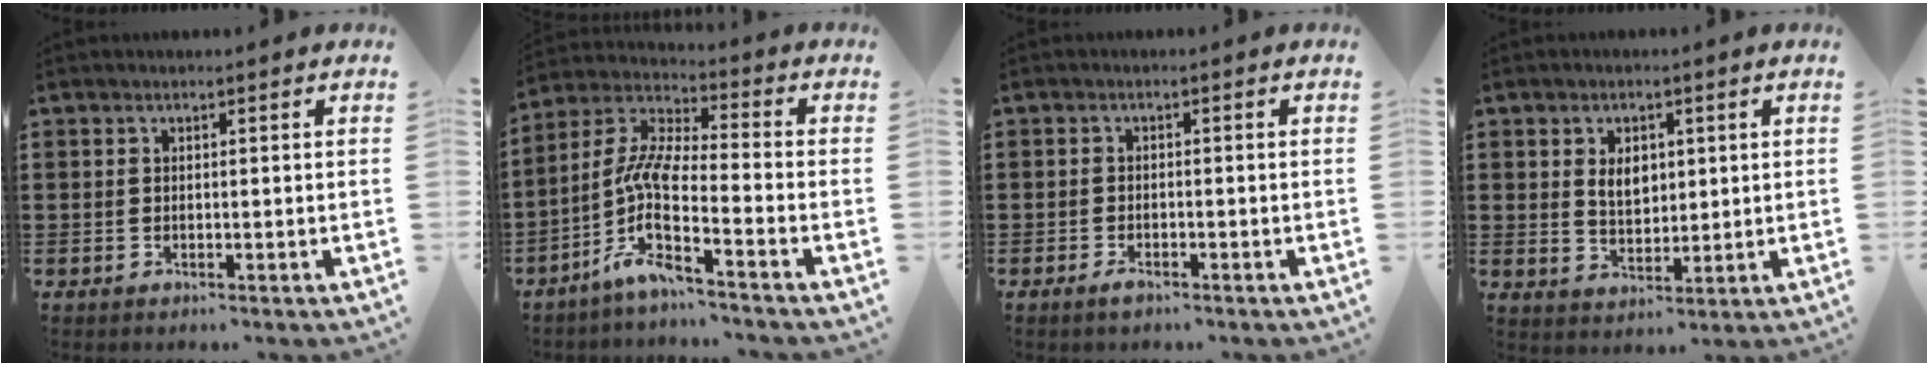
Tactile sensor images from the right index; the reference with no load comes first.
{"total": 7.8, "force": [-4.1, 1.0, 6.6], "torque": [-0.170, -0.039, -0.096]}
{"total": 1.3, "force": [-0.9, 0.4, 0.7], "torque": [-0.014, -0.003, -0.017]}
{"total": 4.2, "force": [1.2, 3.1, 2.7], "torque": [-0.046, 0.007, 0.015]}